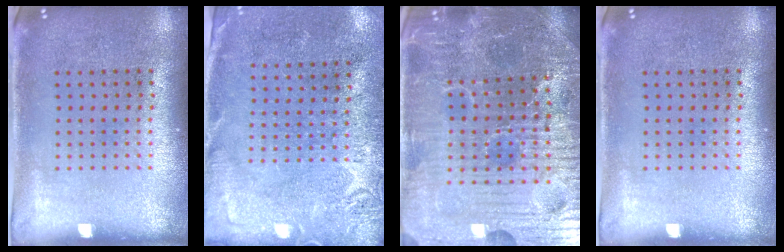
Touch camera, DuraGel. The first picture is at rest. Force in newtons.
{"total": 2.6, "press": 2.4, "slide": 1.1}
{"total": 5.8, "press": 5.6, "slide": 1.8}
{"total": 0.0}